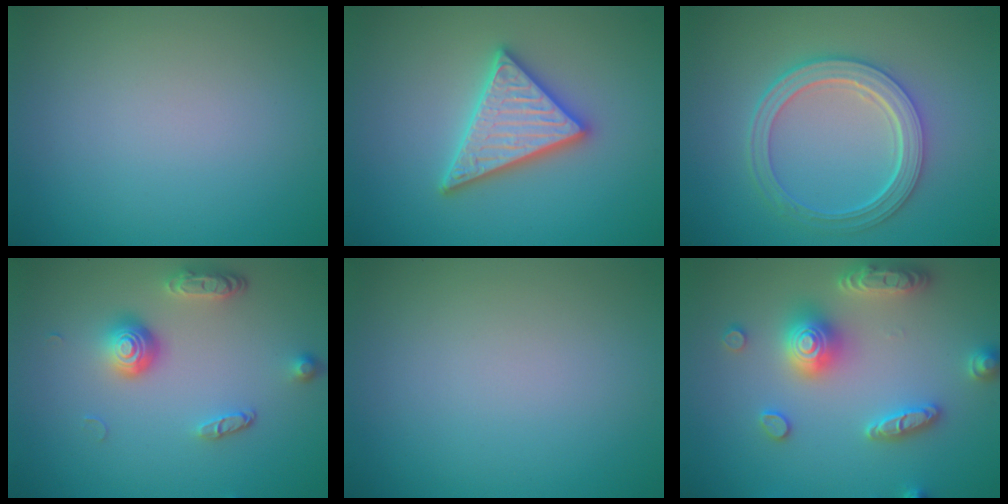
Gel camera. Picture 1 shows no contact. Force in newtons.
{"total": 4.9, "press": 4.9, "slide": 0.7}
{"total": 5.1, "press": 4.0, "slide": 3.1}
{"total": 3.8, "press": 2.9, "slide": 2.6}
{"total": 0.0}
{"total": 5.5, "press": 5.4, "slide": 0.9}